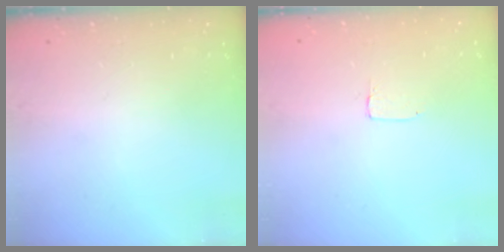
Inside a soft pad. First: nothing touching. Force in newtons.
{"total": 1.2, "press": 1.2, "slide": 0.0}